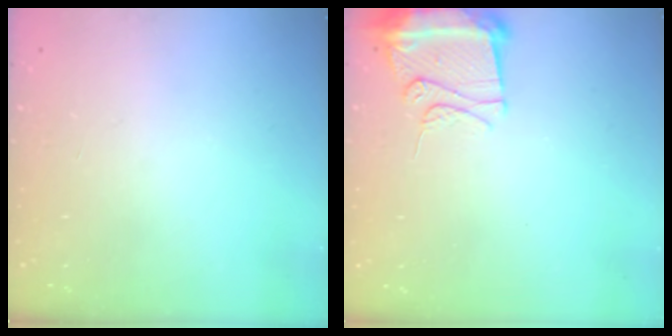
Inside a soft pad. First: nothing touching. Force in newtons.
{"total": 10.8, "press": 10.7, "slide": 1.1}